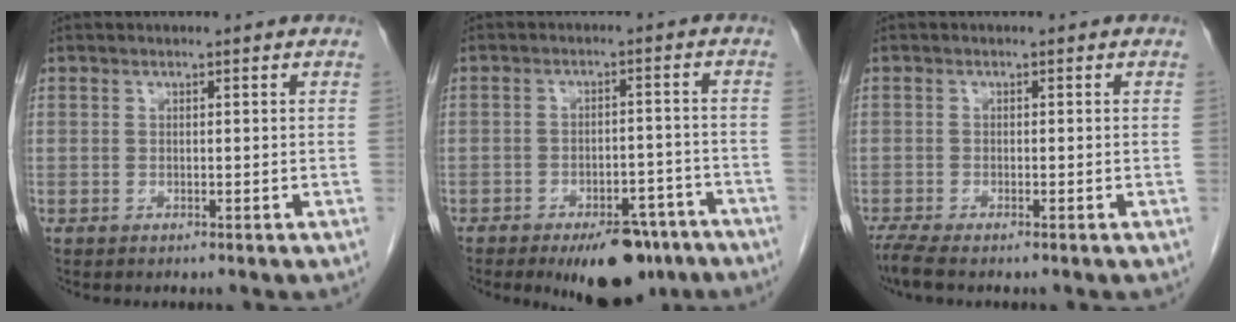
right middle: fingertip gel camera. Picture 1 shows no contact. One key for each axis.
{"total": 10.6, "fx": -7.7, "fy": 4.1, "fz": 6.1, "tx": -0.076, "ty": 0.002, "tz": -0.113}
{"total": 2.7, "fx": -2.2, "fy": 0.1, "fz": 1.6, "tx": -0.041, "ty": -0.011, "tz": -0.043}